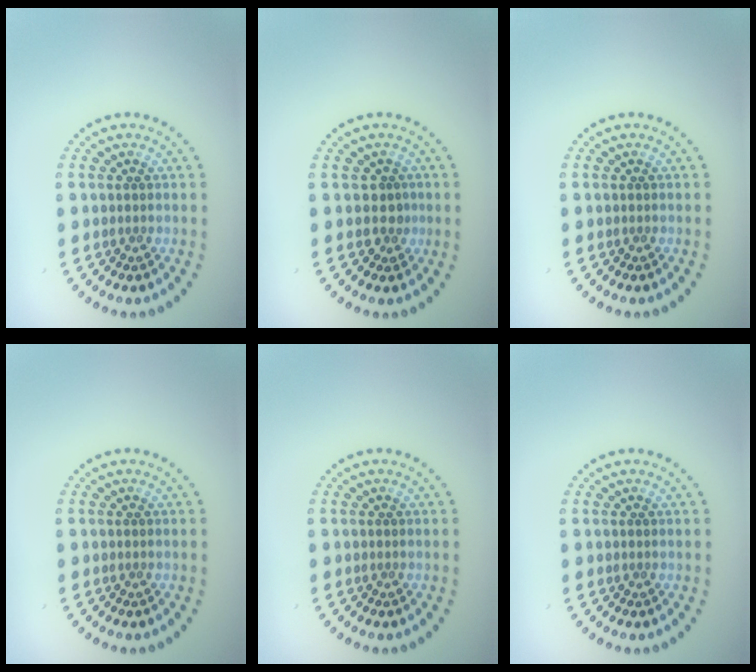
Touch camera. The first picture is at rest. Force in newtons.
{"total": 1.6, "press": 1.2, "slide": 1.0}
{"total": 0.0}
{"total": 0.0}
{"total": 0.0}
{"total": 0.0}